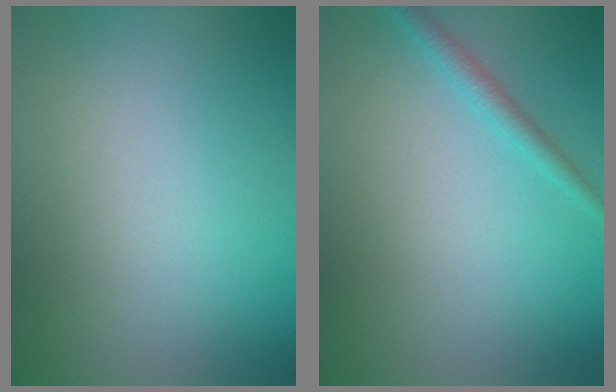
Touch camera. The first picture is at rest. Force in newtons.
{"total": 1.5, "press": 1.5, "slide": 0.1}